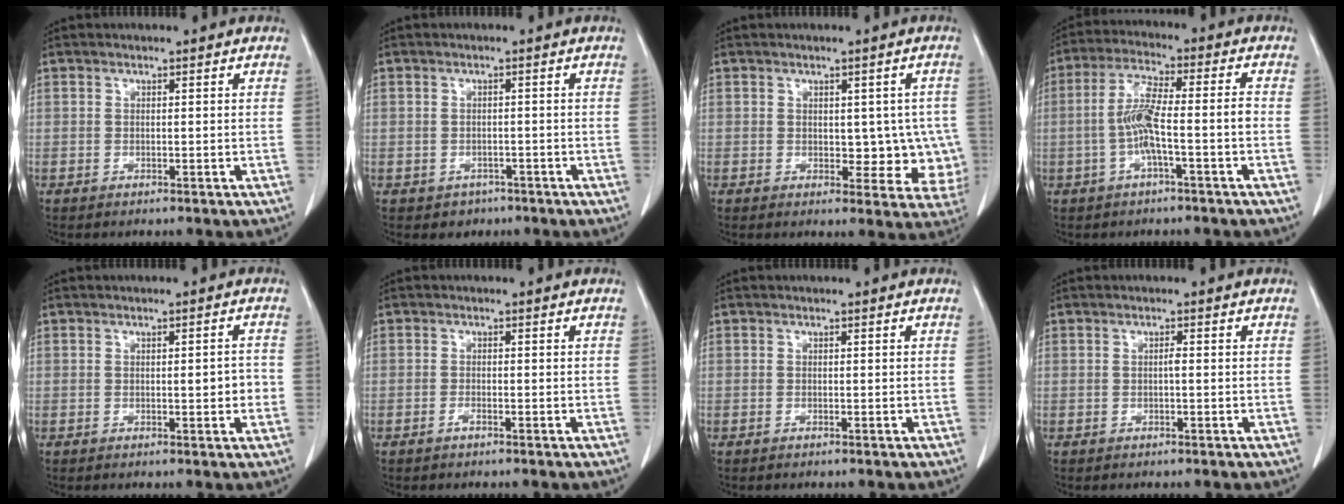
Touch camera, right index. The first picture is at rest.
{"total": 2.4, "force": [-1.4, 2.0, 0.1], "torque": [-0.001, 0.009, -0.017]}
{"total": 6.8, "force": [0.1, 4.2, 5.3], "torque": [-0.031, 0.008, 0.008]}
{"total": 7.7, "force": [-1.9, 0.6, 7.5], "torque": [-0.150, 0.020, -0.036]}
{"total": 2.7, "force": [-0.3, 0.7, 2.6], "torque": [-0.036, 0.001, -0.003]}
{"total": 0.7, "force": [-0.5, 0.1, 0.5], "torque": [-0.007, 0.001, -0.007]}
{"total": 0.0}
{"total": 0.7, "force": [-0.1, 0.0, 0.6], "torque": [-0.012, 0.001, -0.002]}